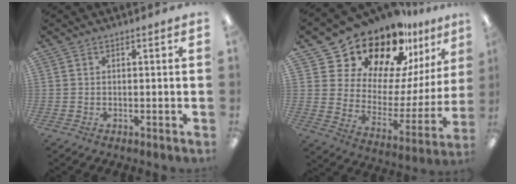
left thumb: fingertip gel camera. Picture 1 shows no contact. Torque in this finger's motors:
{"motor_torque": [0.66, 1.04, 1.33, -1.44, 0.12]}